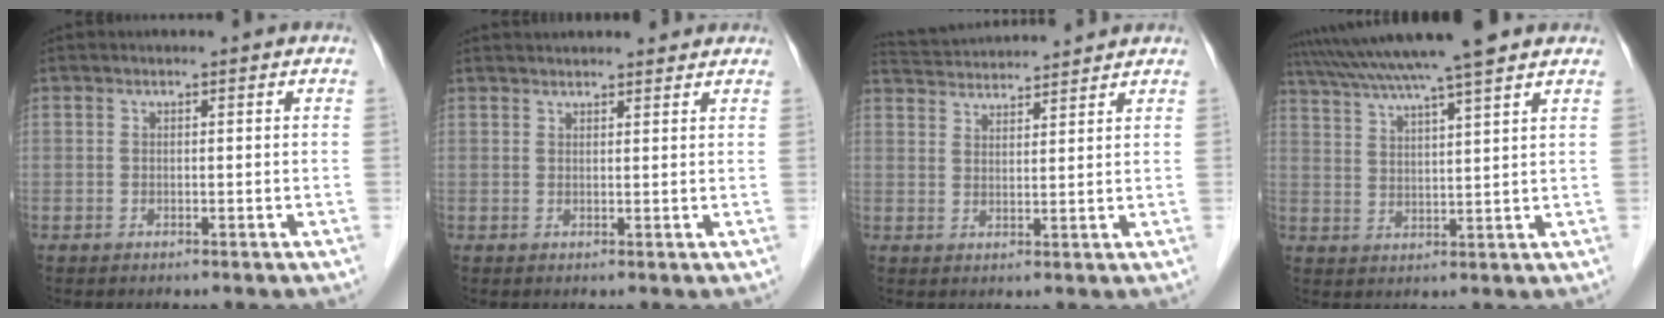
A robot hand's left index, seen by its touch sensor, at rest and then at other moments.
{"total": 8.5, "force": [7.9, 1.8, 2.7], "torque": [-0.029, 0.033, 0.096]}
{"total": 9.3, "force": [9.1, 0.1, 2.0], "torque": [-0.046, 0.034, 0.143]}
{"total": 14.4, "force": [12.1, -0.6, 7.7], "torque": [-0.140, 0.030, 0.185]}